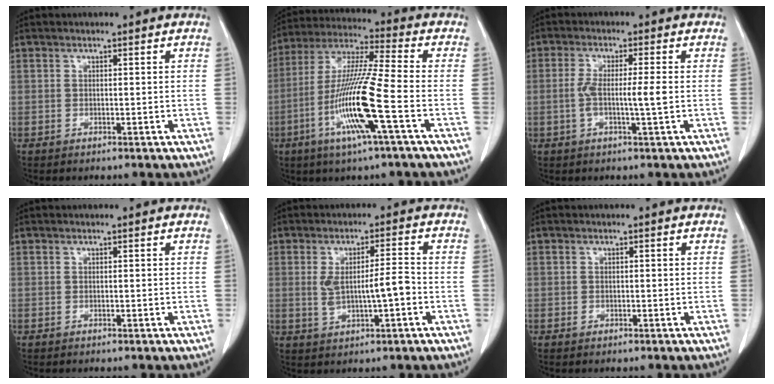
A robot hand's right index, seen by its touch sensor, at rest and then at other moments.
{"total": 14.7, "force": [-4.8, -0.5, 13.9], "torque": [-0.280, -0.010, -0.097]}
{"total": 4.7, "force": [-0.5, -0.1, 4.7], "torque": [-0.091, 0.003, -0.008]}
{"total": 0.0}
{"total": 6.2, "force": [-0.6, 1.3, 6.1], "torque": [-0.111, 0.010, 0.000]}
{"total": 0.7, "force": [-0.2, 0.7, 0.1], "torque": [-0.001, 0.004, -0.004]}